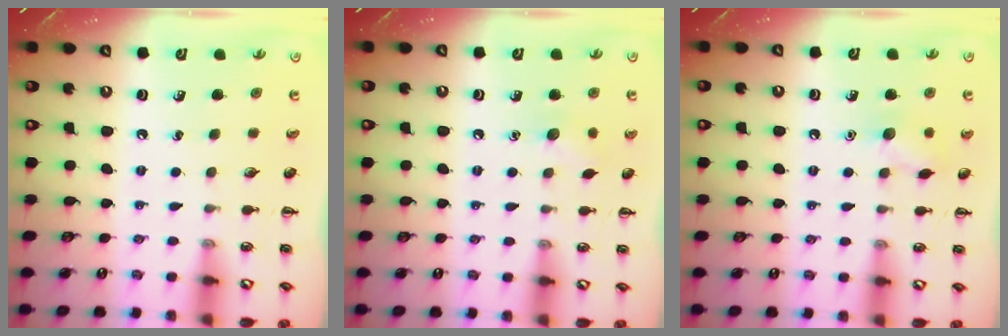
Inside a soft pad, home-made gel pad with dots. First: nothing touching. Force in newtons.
{"total": 6.0, "press": 5.8, "slide": 1.4}
{"total": 7.1, "press": 7.0, "slide": 1.2}